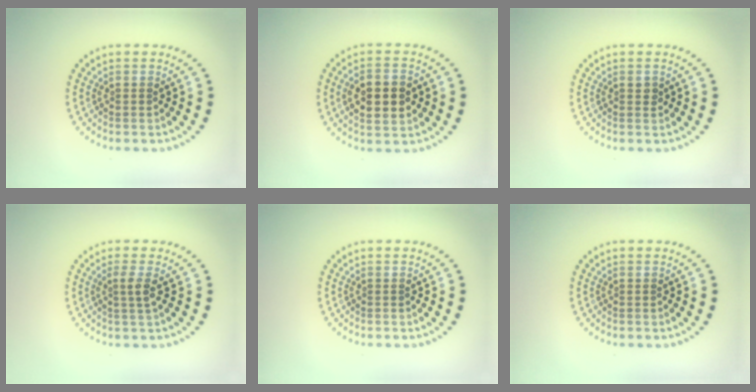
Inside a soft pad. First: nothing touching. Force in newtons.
{"total": 4.9, "press": 4.9, "slide": 0.2}
{"total": 0.8, "press": 0.8, "slide": 0.3}
{"total": 1.6, "press": 1.1, "slide": 1.2}
{"total": 0.0}
{"total": 0.0}